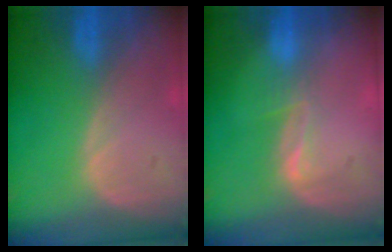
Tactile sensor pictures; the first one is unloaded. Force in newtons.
{"total": 2.2, "press": 1.7, "slide": 1.4}